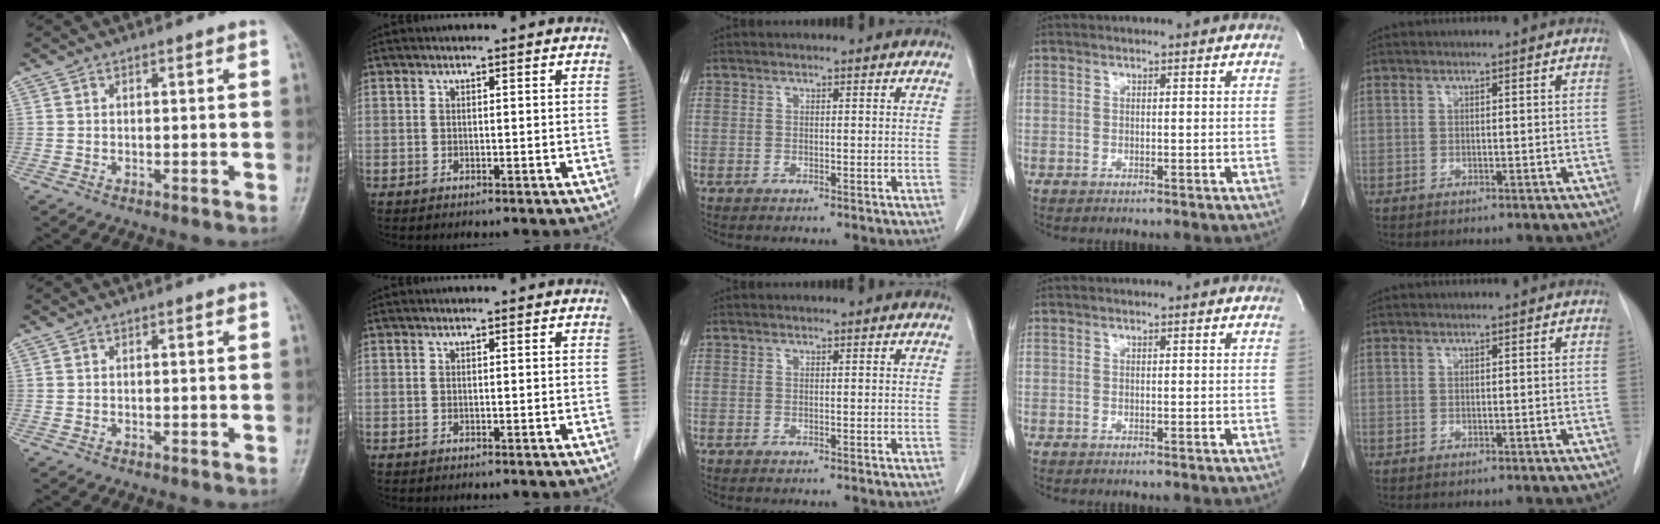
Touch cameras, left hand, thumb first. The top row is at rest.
{}